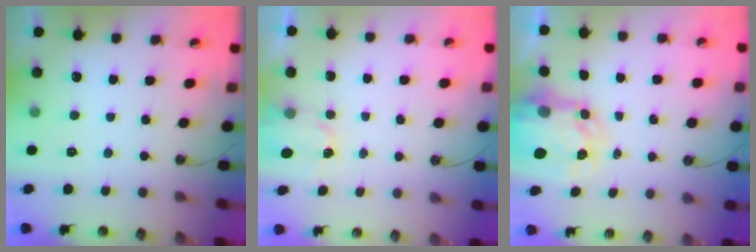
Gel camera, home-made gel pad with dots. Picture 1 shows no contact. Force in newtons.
{"total": 2.3, "press": 2.3, "slide": 0.4}
{"total": 6.0, "press": 5.9, "slide": 0.5}